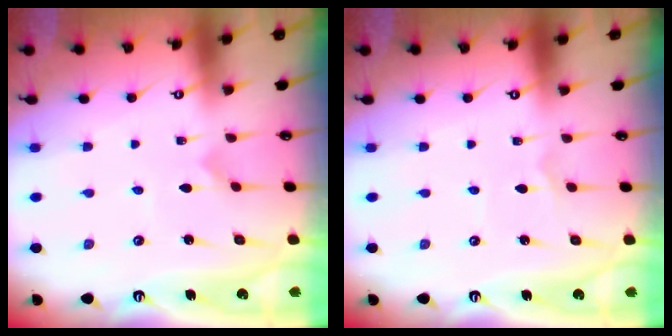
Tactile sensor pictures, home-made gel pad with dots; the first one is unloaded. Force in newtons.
{"total": 1.2, "press": 1.2, "slide": 0.0}